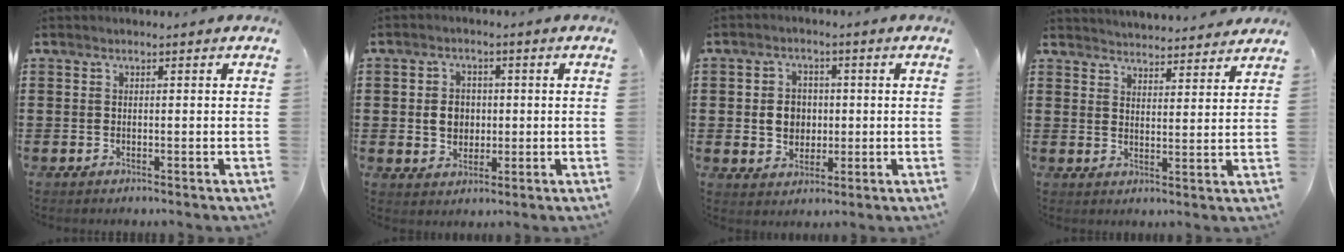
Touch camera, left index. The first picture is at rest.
{"total": 4.3, "force": [-0.1, 3.6, 2.3], "torque": [-0.047, 0.008, -0.007]}
{"total": 4.8, "force": [-0.1, 4.1, 2.4], "torque": [-0.042, 0.006, -0.009]}
{"total": 4.0, "force": [4.0, -0.2, -0.2], "torque": [-0.011, -0.023, 0.071]}